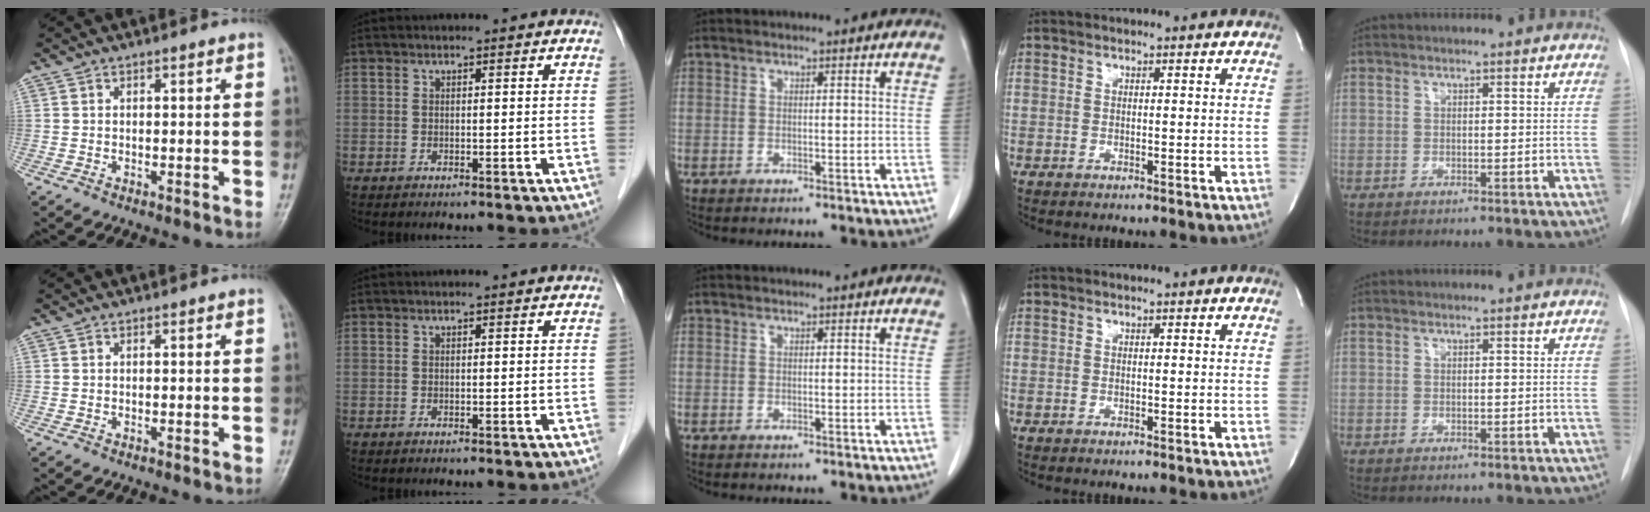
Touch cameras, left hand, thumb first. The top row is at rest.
{}